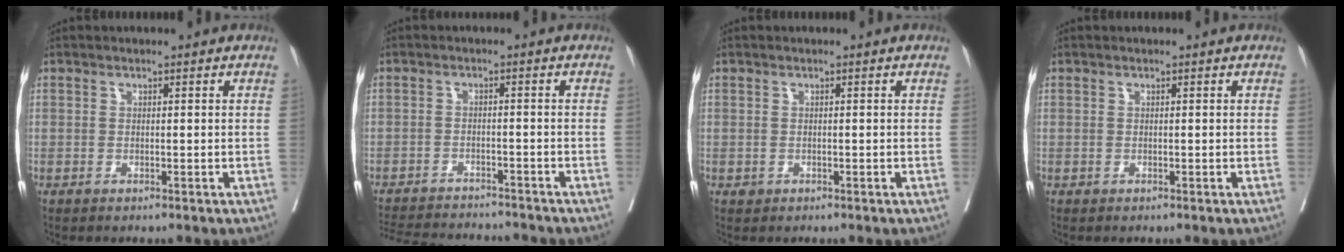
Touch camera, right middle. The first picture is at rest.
{"total": 13.2, "force": [-12.4, 2.2, 3.9], "torque": [-0.076, -0.002, -0.171]}
{"total": 0.6, "force": [-0.2, 0.6, 0.1], "torque": [-0.002, 0.002, -0.001]}
{"total": 0.0}